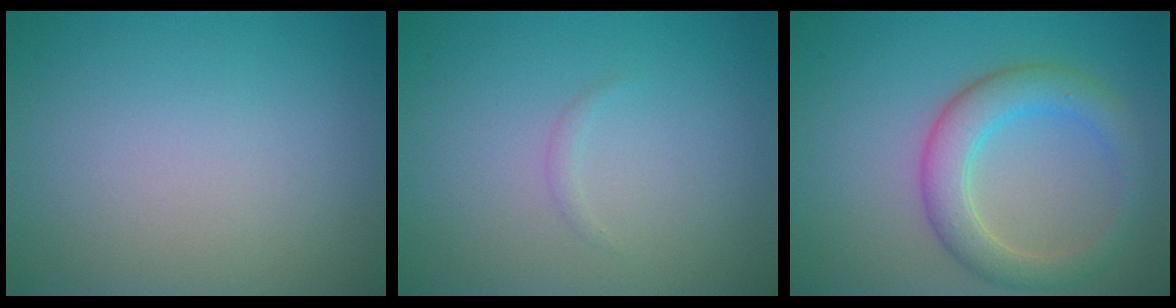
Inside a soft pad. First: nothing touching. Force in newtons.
{"total": 0.5, "press": 0.5, "slide": 0.0}
{"total": 4.5, "press": 4.5, "slide": 0.2}